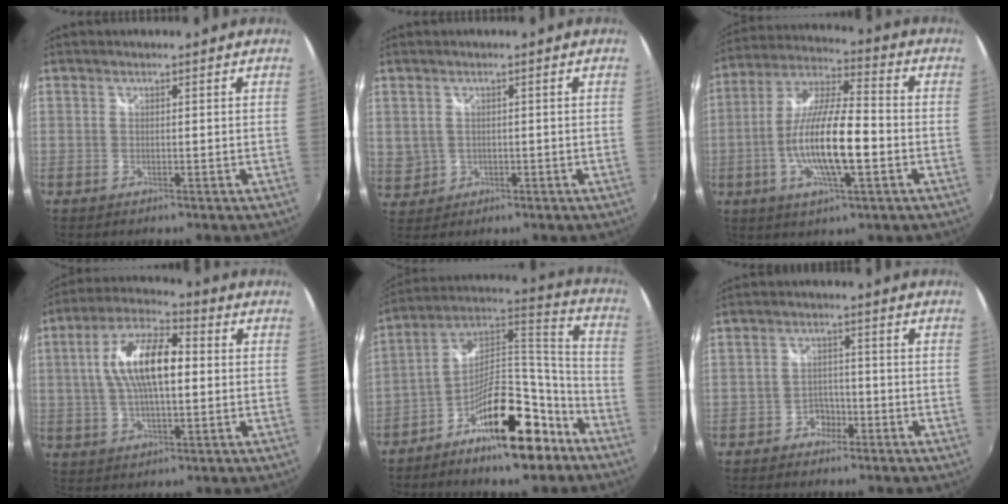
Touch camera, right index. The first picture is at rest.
{"total": 6.2, "force": [0.5, 5.8, 2.1], "torque": [-0.060, 0.005, 0.028]}
{"total": 15.8, "force": [-3.8, 3.9, 14.8], "torque": [-0.289, -0.004, -0.072]}
{"total": 13.3, "force": [1.2, 5.2, 12.2], "torque": [-0.230, 0.019, 0.017]}
{"total": 18.7, "force": [-11.2, 7.0, 13.3], "torque": [-0.199, 0.048, -0.175]}
{"total": 3.8, "force": [-2.5, 2.8, 0.7], "torque": [-0.016, 0.013, -0.037]}